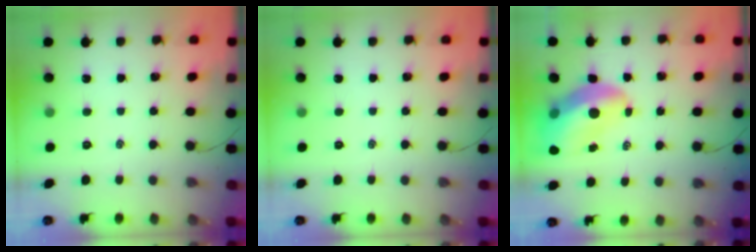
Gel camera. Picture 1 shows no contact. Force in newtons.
{"total": 0.0}
{"total": 13.8, "press": 13.2, "slide": 3.8}